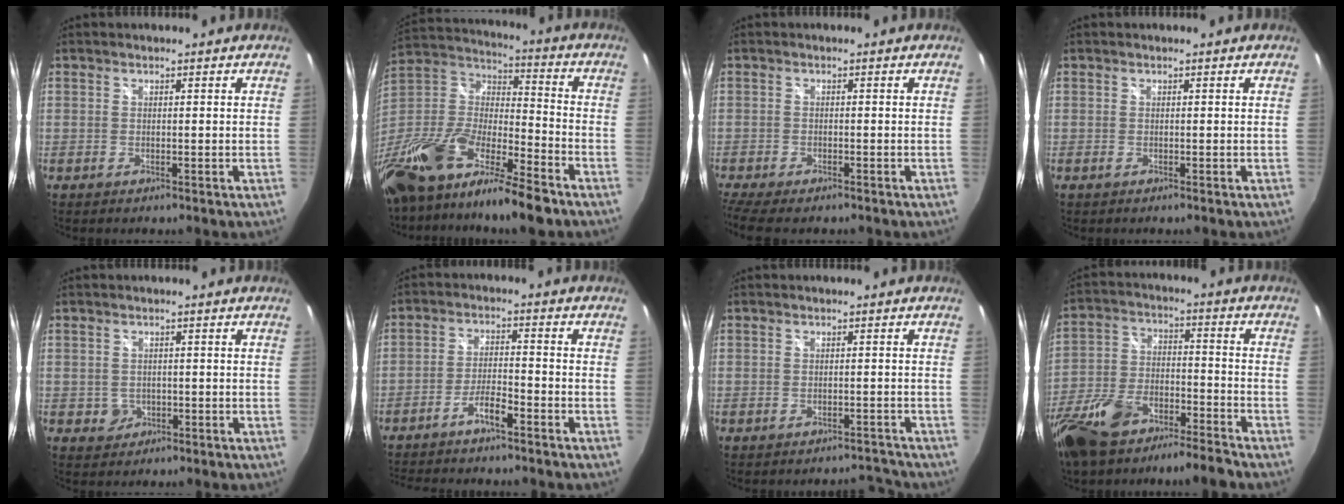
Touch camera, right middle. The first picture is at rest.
{"total": 21.9, "force": [-14.5, 5.8, 15.3], "torque": [-0.306, -0.032, -0.268]}
{"total": 7.4, "force": [-5.8, 2.0, 4.1], "torque": [-0.101, -0.037, -0.105]}
{"total": 0.0}
{"total": 2.7, "force": [-0.6, 2.5, 0.6], "torque": [-0.013, 0.001, -0.004]}
{"total": 6.6, "force": [-5.5, 0.6, 3.7], "torque": [-0.086, 0.010, -0.097]}
{"total": 3.2, "force": [-3.1, 0.6, 0.0], "torque": [0.011, 0.011, -0.037]}
{"total": 16.0, "force": [-12.3, 3.3, 9.7], "torque": [-0.219, -0.013, -0.226]}